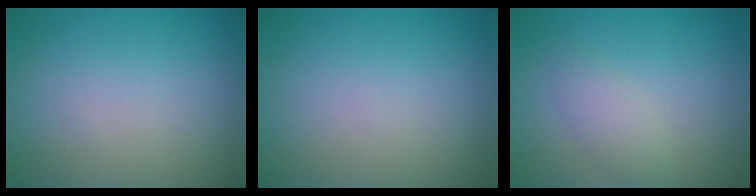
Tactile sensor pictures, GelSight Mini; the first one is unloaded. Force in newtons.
{"total": 0.0}
{"total": 1.9, "press": 1.9, "slide": 0.1}